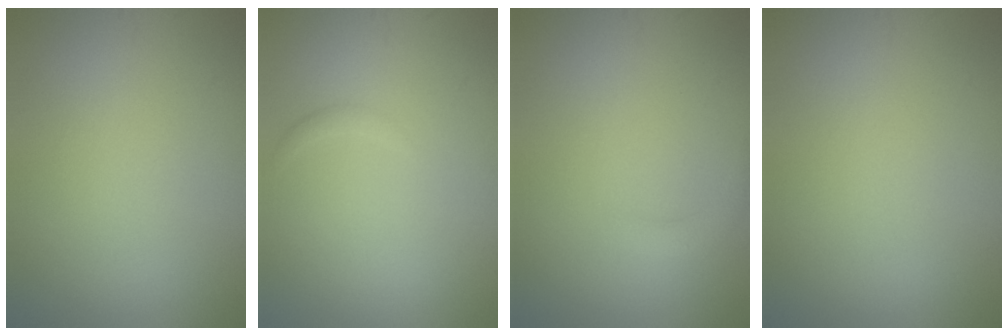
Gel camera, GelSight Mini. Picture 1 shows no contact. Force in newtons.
{"total": 0.5, "press": 0.5, "slide": 0.0}
{"total": 1.3, "press": 1.3, "slide": 0.1}
{"total": 0.0}